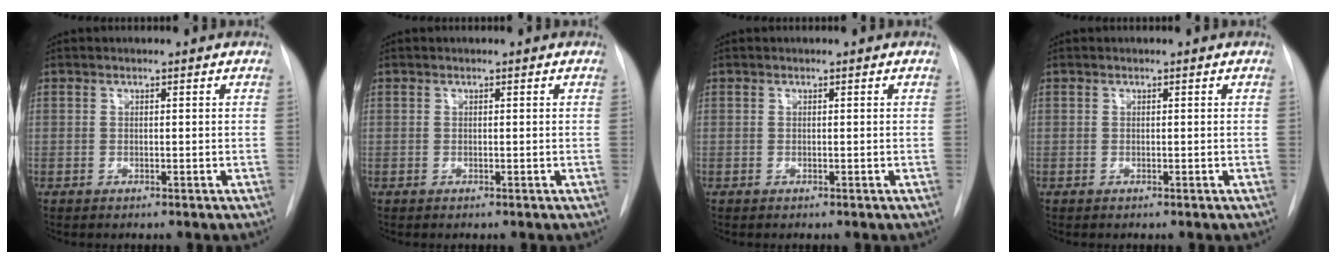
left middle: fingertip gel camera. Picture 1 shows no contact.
{"total": 0.0}
{"total": 0.0}
{"total": 0.0}